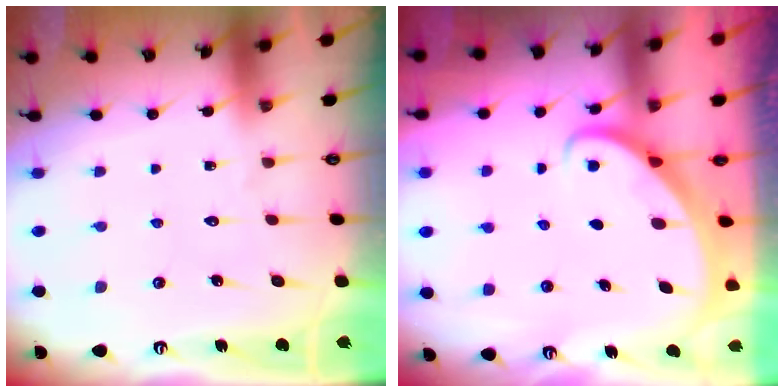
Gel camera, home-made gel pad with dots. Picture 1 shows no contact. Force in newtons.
{"total": 2.5, "press": 2.5, "slide": 0.3}